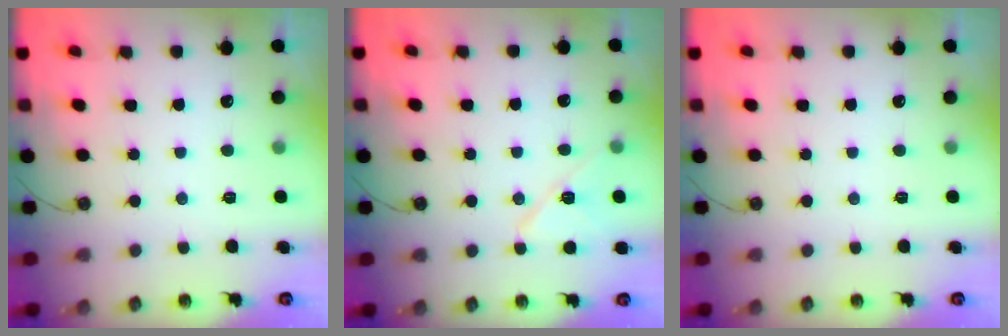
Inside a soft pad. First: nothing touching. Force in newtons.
{"total": 9.2, "press": 9.2, "slide": 1.1}
{"total": 0.0}